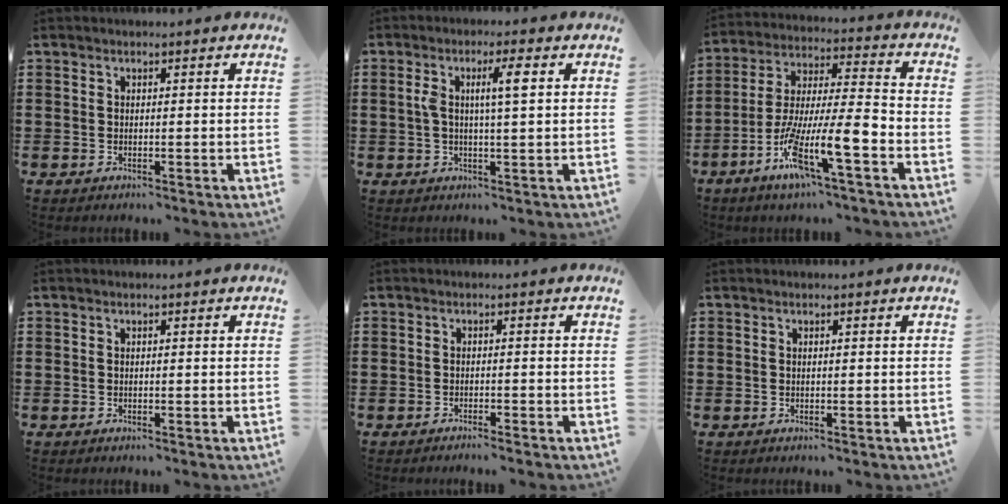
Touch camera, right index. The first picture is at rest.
{"total": 5.1, "force": [1.0, 0.5, 4.9], "torque": [-0.097, 0.000, 0.012]}
{"total": 13.3, "force": [-7.1, 1.8, 11.1], "torque": [-0.220, -0.013, -0.134]}
{"total": 0.0}
{"total": 1.1, "force": [-1.1, -0.2, 0.2], "torque": [-0.005, 0.001, -0.022]}
{"total": 0.0}